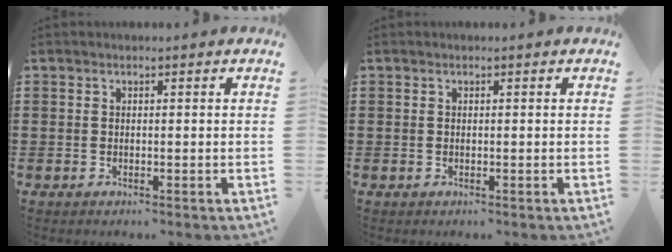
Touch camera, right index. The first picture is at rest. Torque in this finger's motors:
{"motor_torque": [0.22, 0.78, 0.00, 0.01]}